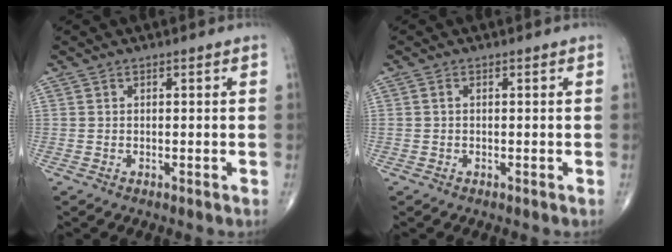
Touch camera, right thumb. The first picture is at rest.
{"total": 0.6, "force": [0.0, 0.3, 0.5], "torque": [-0.010, 0.001, 0.000]}